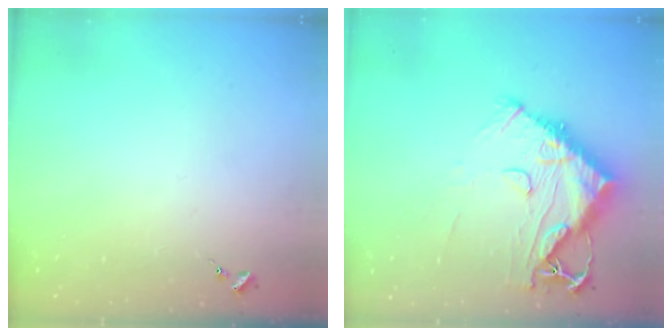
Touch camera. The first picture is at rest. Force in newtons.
{"total": 14.7, "press": 14.6, "slide": 1.5}